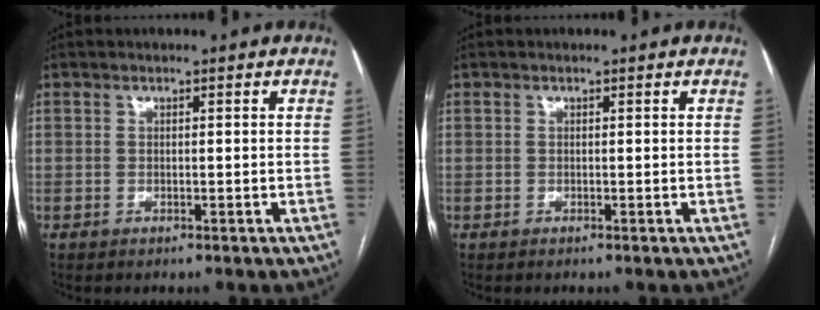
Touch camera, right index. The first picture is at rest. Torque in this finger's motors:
{"motor_torque": [0.02, 0.08, -0.20, -0.06]}